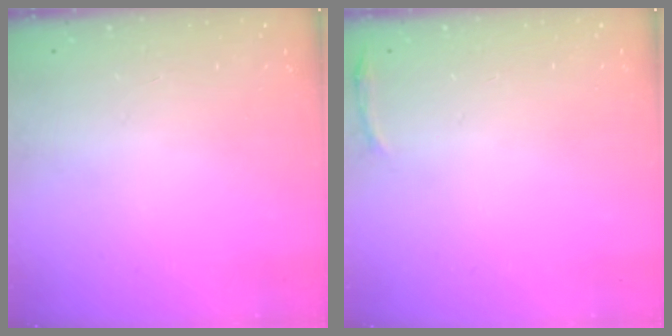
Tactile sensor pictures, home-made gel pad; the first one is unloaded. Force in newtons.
{"total": 3.0, "press": 1.9, "slide": 2.3}